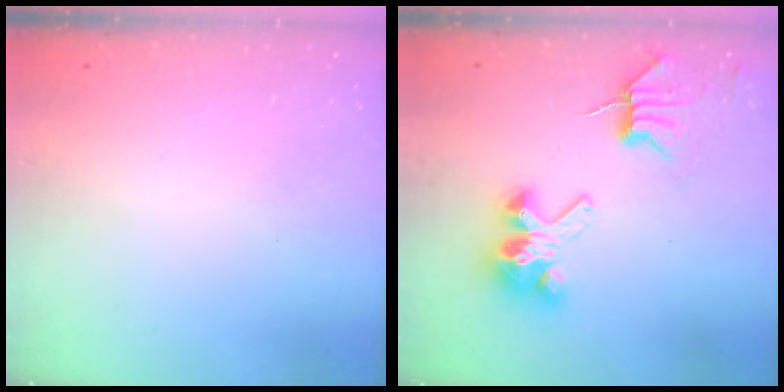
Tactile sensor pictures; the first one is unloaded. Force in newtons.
{"total": 7.7, "press": 7.7, "slide": 0.7}